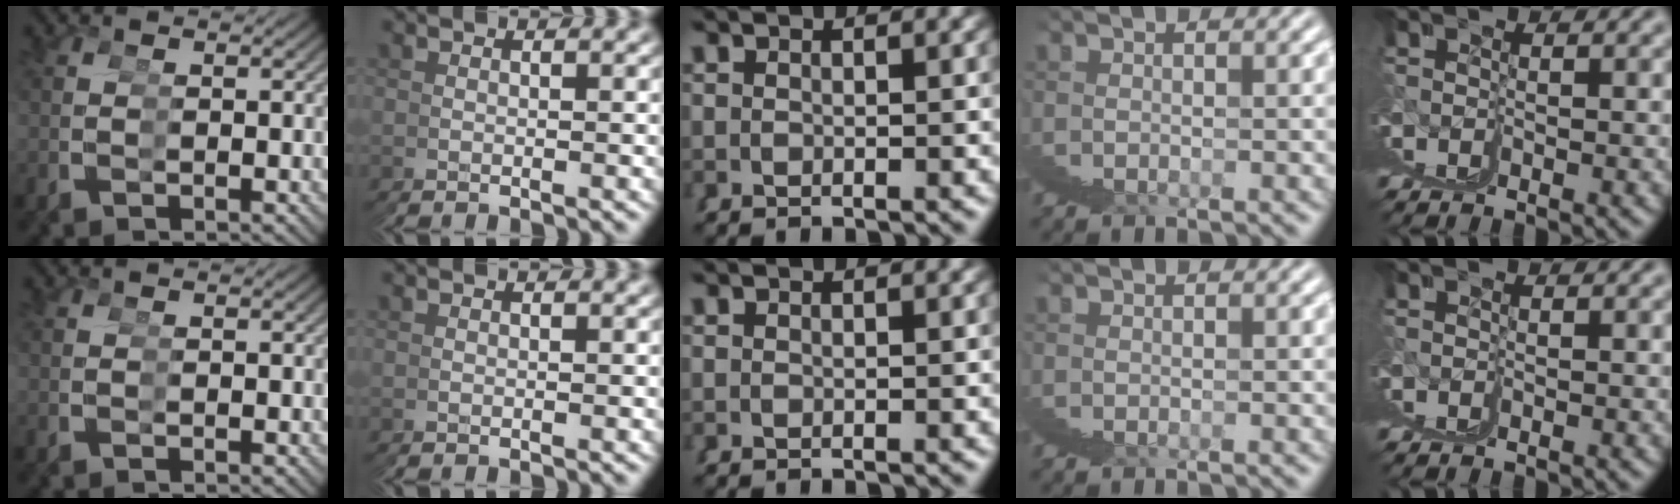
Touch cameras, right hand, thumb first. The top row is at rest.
{}